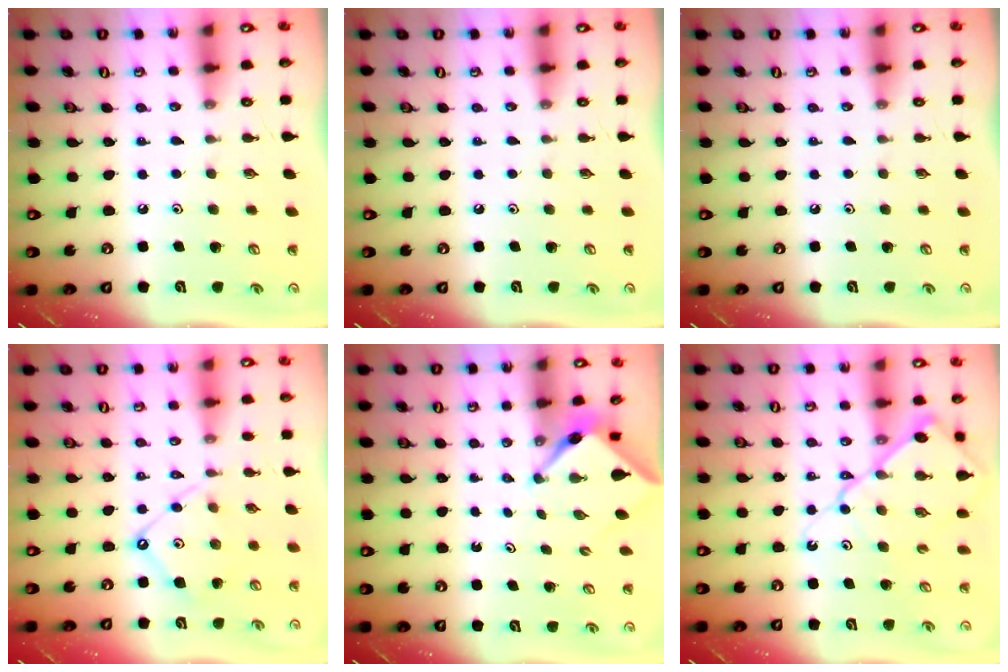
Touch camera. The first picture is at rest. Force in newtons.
{"total": 0.0}
{"total": 0.0}
{"total": 9.7, "press": 9.7, "slide": 1.0}
{"total": 3.1, "press": 3.1, "slide": 0.3}
{"total": 14.3, "press": 14.2, "slide": 1.6}